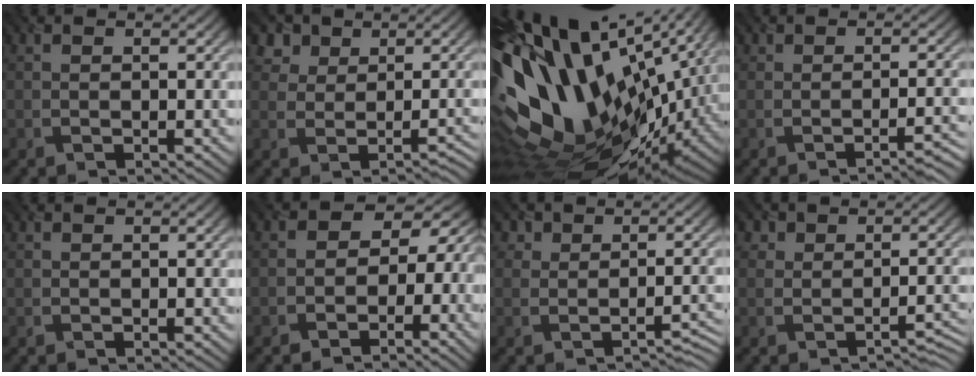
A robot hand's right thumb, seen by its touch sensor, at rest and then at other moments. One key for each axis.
{"total": 4.0, "fx": 2.2, "fy": 3.0, "fz": 1.5, "tx": -0.020, "ty": 0.000, "tz": 0.036}
{"total": 20.6, "fx": 3.8, "fy": 11.5, "fz": 16.6, "tx": -0.343, "ty": -0.038, "tz": 0.092}
{"total": 2.2, "fx": -1.3, "fy": 0.3, "fz": 1.8, "tx": -0.028, "ty": 0.009, "tz": -0.024}
{"total": 0.0}
{"total": 6.8, "fx": -1.5, "fy": 5.3, "fz": 4.1, "tx": -0.032, "ty": -0.001, "tz": -0.036}
{"total": 2.4, "fx": 0.3, "fy": 2.1, "fz": 1.1, "tx": -0.009, "ty": -0.004, "tz": 0.000}
{"total": 2.1, "fx": 0.0, "fy": 1.9, "fz": 1.1, "tx": -0.008, "ty": -0.001, "tz": -0.004}